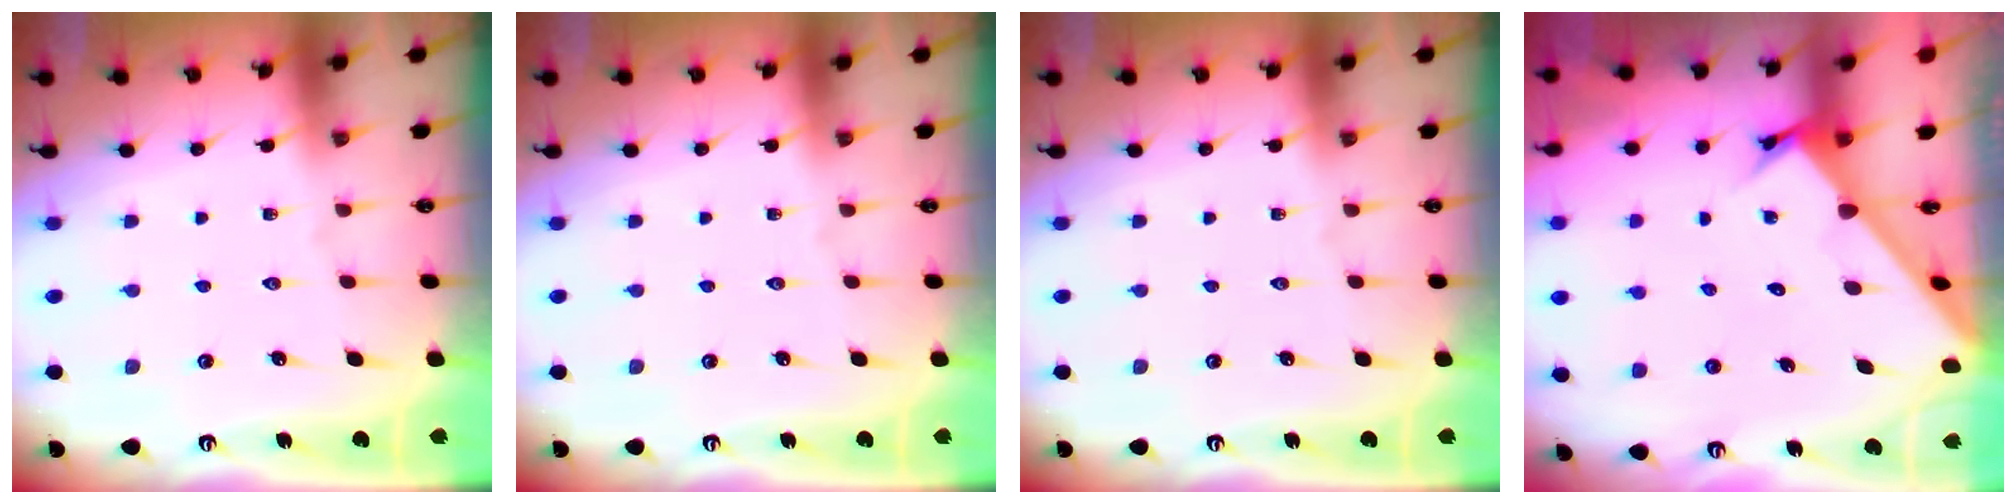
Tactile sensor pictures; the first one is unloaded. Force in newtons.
{"total": 0.0}
{"total": 0.0}
{"total": 2.4, "press": 2.4, "slide": 0.2}